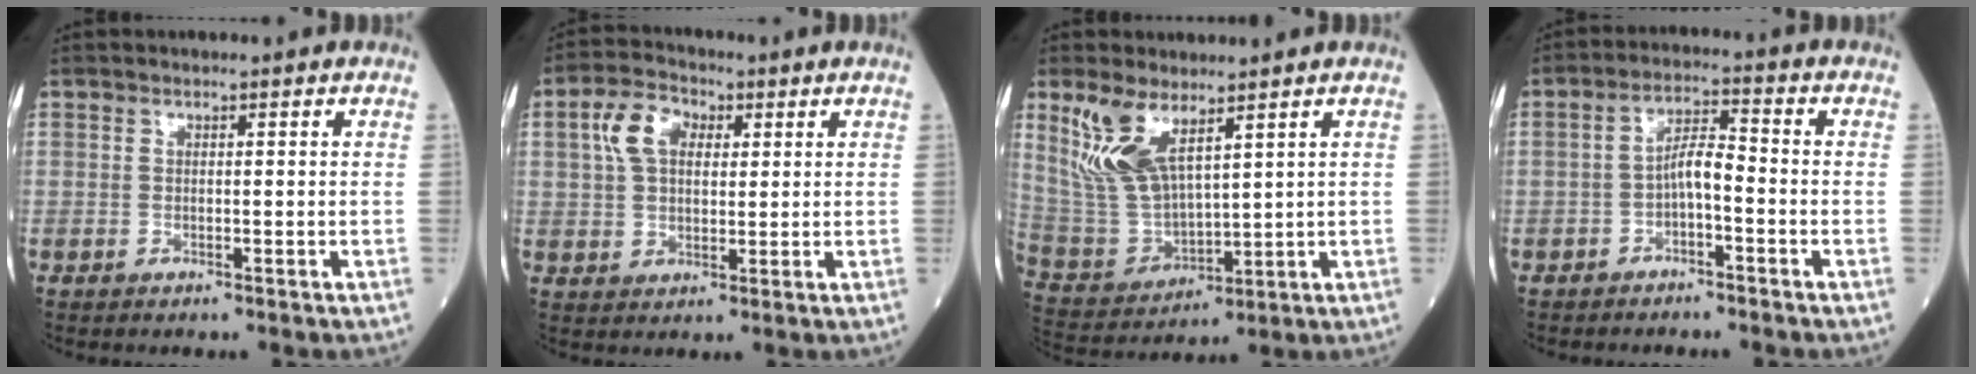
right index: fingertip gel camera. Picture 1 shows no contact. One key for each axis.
{"total": 6.9, "fx": 2.2, "fy": 4.3, "fz": 4.9, "tx": -0.106, "ty": 0.020, "tz": 0.041}
{"total": 10.6, "fx": 6.2, "fy": 3.6, "fz": 7.8, "tx": -0.176, "ty": 0.002, "tz": 0.139}
{"total": 4.3, "fx": -1.5, "fy": 1.1, "fz": 3.9, "tx": -0.071, "ty": 0.013, "tz": -0.029}